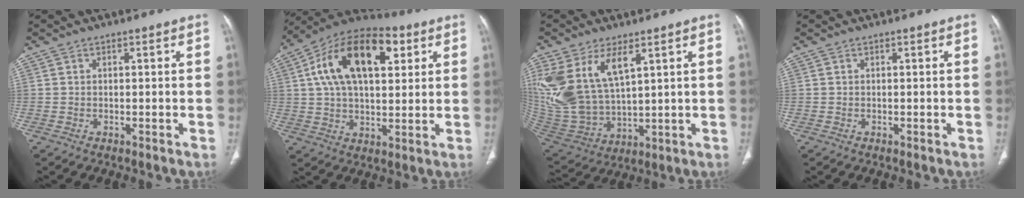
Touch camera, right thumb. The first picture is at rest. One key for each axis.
{"total": 20.5, "fx": 6.5, "fy": 10.9, "fz": 16.1, "tx": -0.250, "ty": 0.011, "tz": 0.100}
{"total": 17.8, "fx": 7.5, "fy": 9.2, "fz": 13.2, "tx": -0.275, "ty": -0.026, "tz": 0.168}
{"total": 0.0}